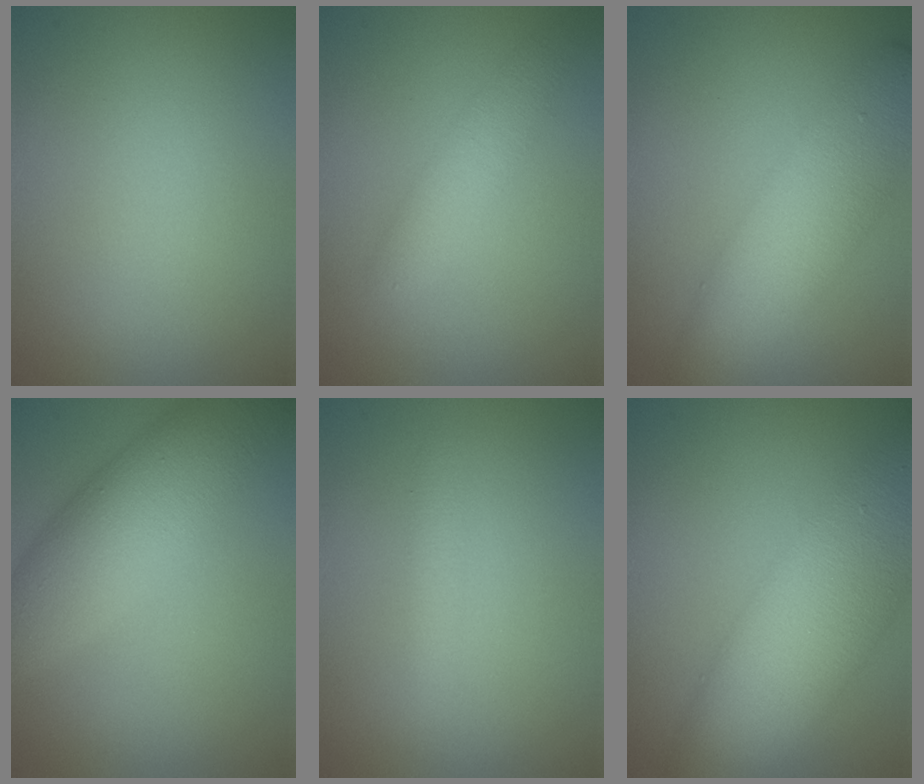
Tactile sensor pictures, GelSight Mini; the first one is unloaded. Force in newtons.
{"total": 2.5, "press": 2.5, "slide": 0.0}
{"total": 7.5, "press": 7.5, "slide": 0.3}
{"total": 7.0, "press": 7.0, "slide": 0.0}
{"total": 1.0, "press": 1.0, "slide": 0.0}
{"total": 11.7, "press": 11.7, "slide": 0.6}